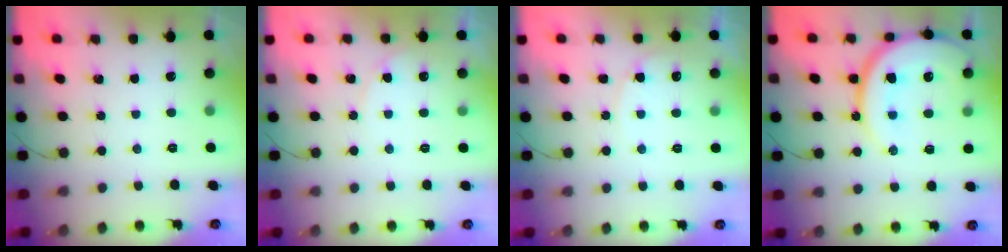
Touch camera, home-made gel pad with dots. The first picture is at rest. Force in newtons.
{"total": 3.4, "press": 3.4, "slide": 0.3}
{"total": 6.1, "press": 6.0, "slide": 0.7}
{"total": 17.1, "press": 17.1, "slide": 1.4}